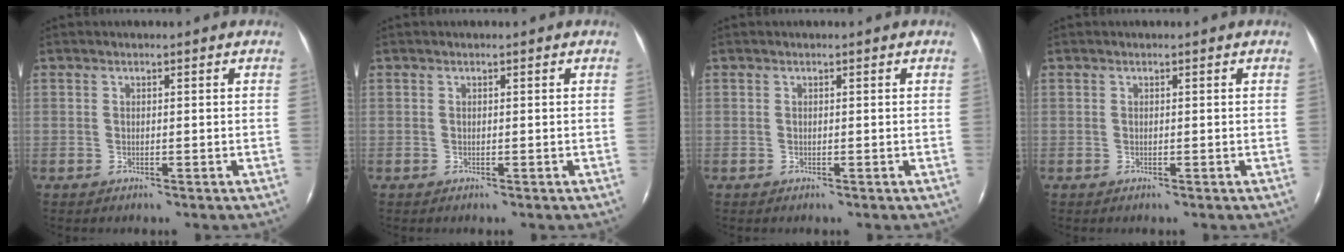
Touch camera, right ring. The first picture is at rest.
{"total": 0.0}
{"total": 0.0}
{"total": 0.0}